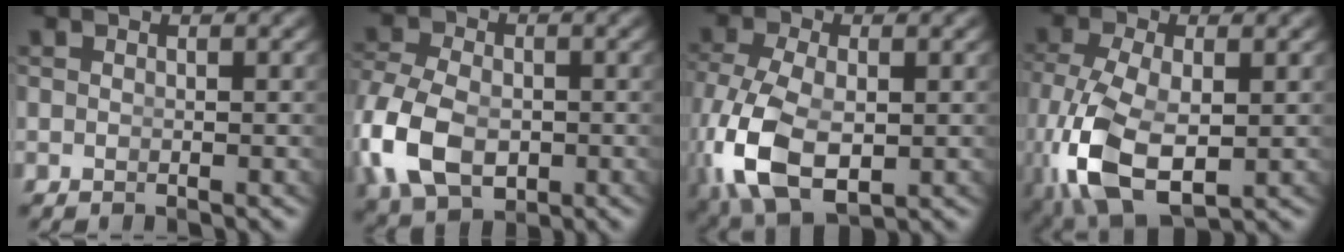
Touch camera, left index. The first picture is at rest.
{"total": 7.3, "force": [-1.7, 5.4, 4.6], "torque": [-0.129, -0.042, -0.005]}
{"total": 9.9, "force": [-2.7, 7.1, 6.4], "torque": [-0.184, -0.067, -0.009]}
{"total": 9.8, "force": [-2.8, 6.3, 6.9], "torque": [-0.176, -0.060, -0.012]}